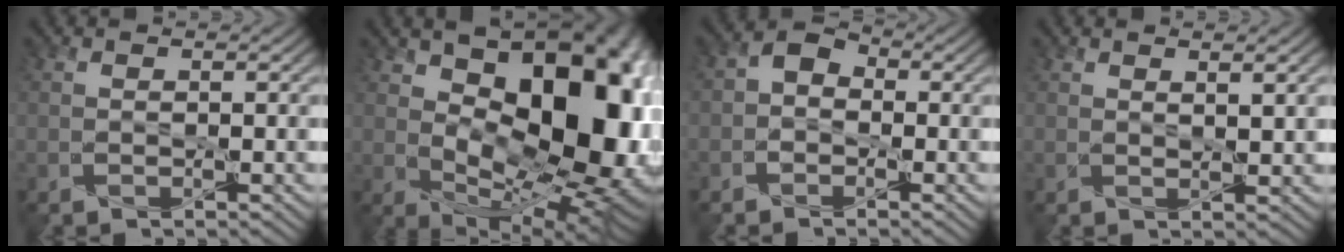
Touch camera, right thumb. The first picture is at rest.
{"total": 17.7, "force": [3.7, 10.6, 13.7], "torque": [-0.171, -0.013, 0.076]}
{"total": 3.0, "force": [-0.9, 2.2, 1.8], "torque": [-0.038, 0.010, -0.026]}
{"total": 1.7, "force": [1.4, 0.0, 0.9], "torque": [-0.017, -0.006, 0.033]}